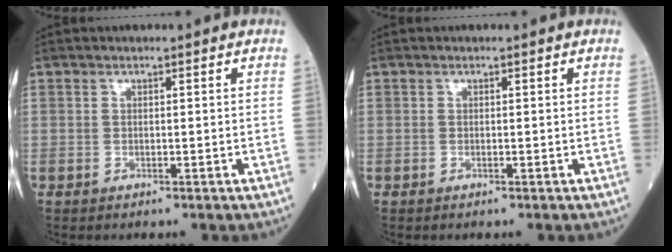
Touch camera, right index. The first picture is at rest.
{"total": 0.0}